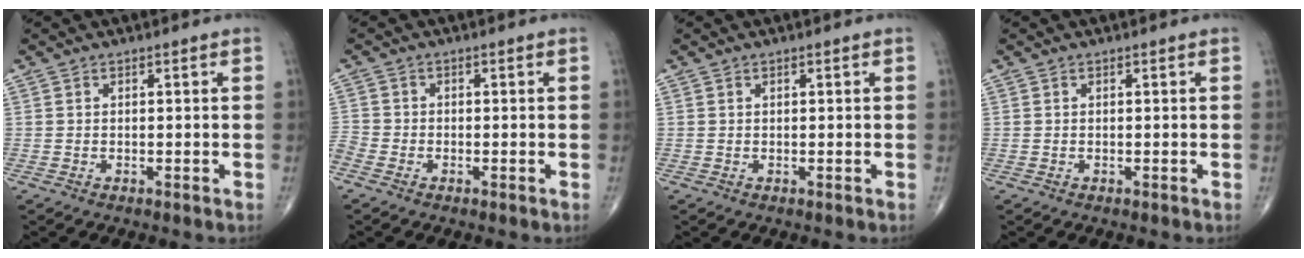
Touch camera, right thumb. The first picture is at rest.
{"total": 3.0, "force": [-2.1, 1.8, 1.2], "torque": [-0.030, 0.005, -0.047]}
{"total": 0.0}
{"total": 0.0}